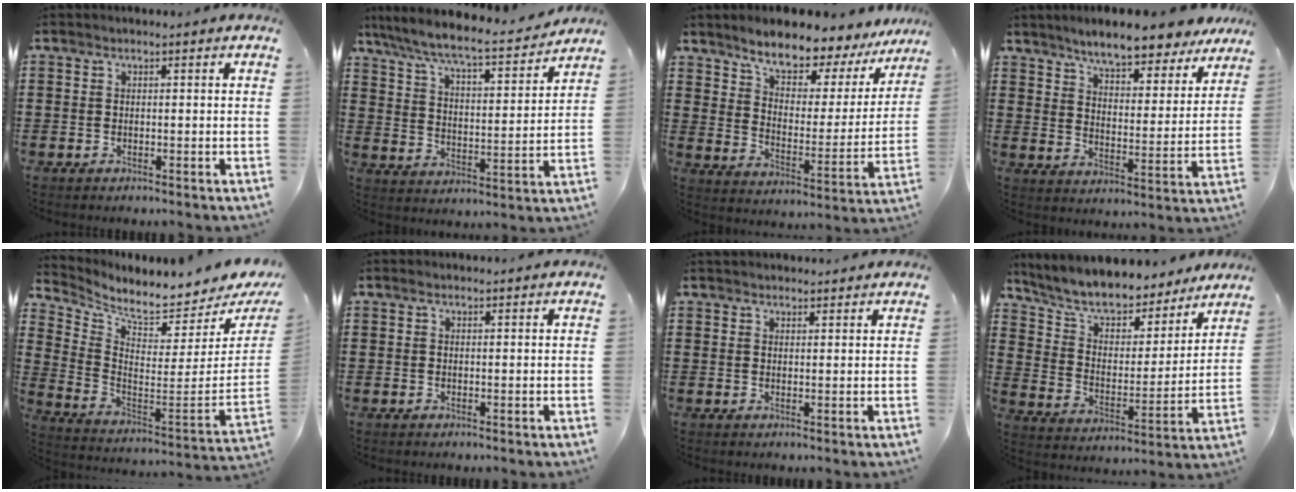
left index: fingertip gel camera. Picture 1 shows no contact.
{"total": 6.9, "force": [6.3, 0.2, 2.8], "torque": [-0.082, -0.042, 0.102]}
{"total": 7.0, "force": [6.3, 2.1, 2.3], "torque": [-0.065, -0.049, 0.105]}
{"total": 7.0, "force": [6.6, 0.6, 2.4], "torque": [-0.067, -0.037, 0.113]}
{"total": 4.9, "force": [4.5, 0.0, 1.9], "torque": [-0.059, -0.068, 0.070]}
{"total": 0.0}
{"total": 1.5, "force": [1.4, 0.4, -0.3], "torque": [0.002, 0.002, 0.028]}
{"total": 7.8, "force": [7.2, 2.1, 2.1], "torque": [-0.080, -0.050, 0.123]}